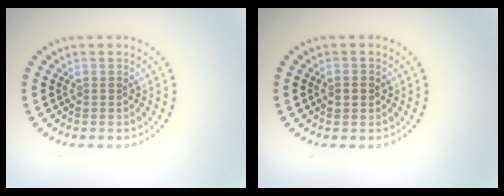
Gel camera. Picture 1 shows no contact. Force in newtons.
{"total": 1.7, "press": 1.7, "slide": 0.1}